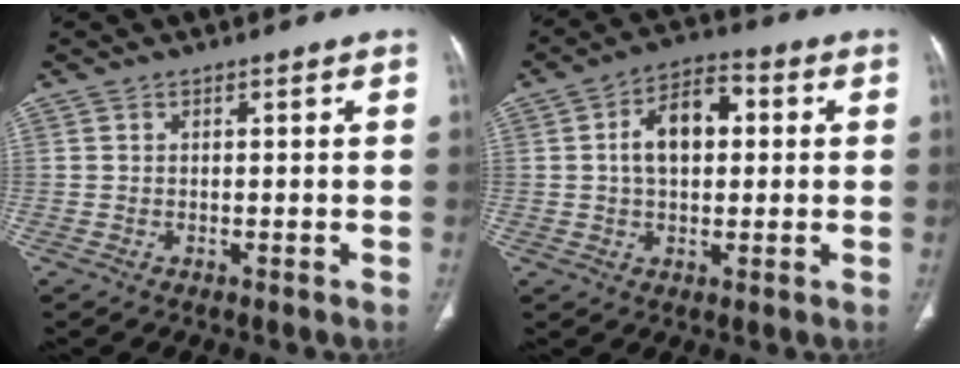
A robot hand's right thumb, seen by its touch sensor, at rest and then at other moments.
{"total": 10.0, "force": [1.4, 6.0, 7.9], "torque": [-0.123, 0.021, 0.018]}